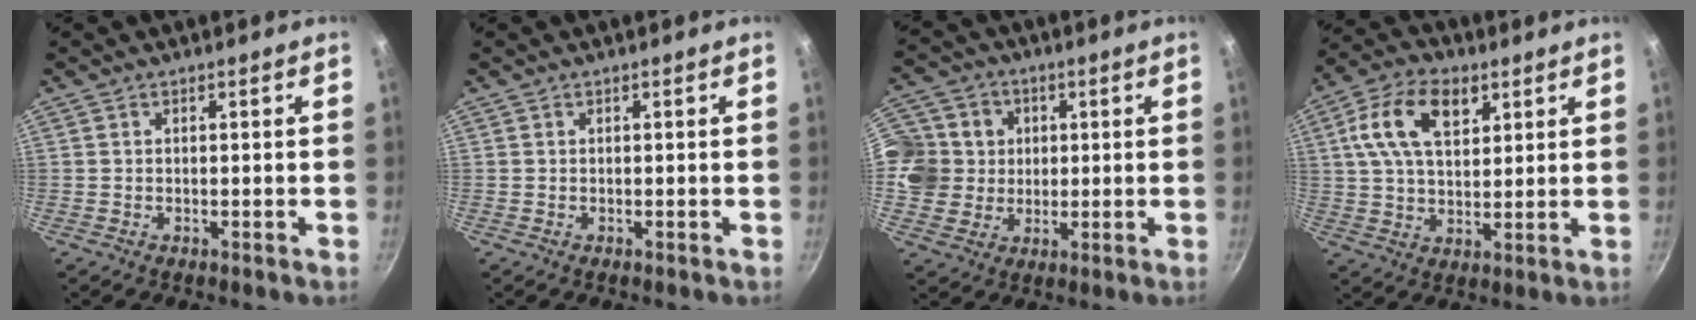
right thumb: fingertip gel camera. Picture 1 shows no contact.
{"total": 0.0}
{"total": 11.9, "force": [1.8, 11.0, 4.2], "torque": [-0.049, 0.005, 0.026]}
{"total": 13.0, "force": [4.9, 7.6, 9.3], "torque": [-0.155, 0.001, 0.080]}